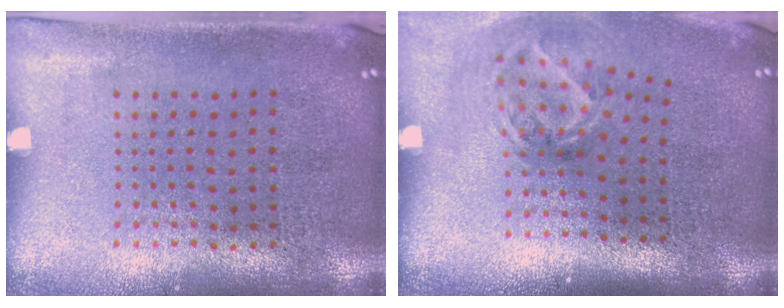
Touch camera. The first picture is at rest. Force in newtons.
{"total": 2.0, "press": 1.3, "slide": 1.5}